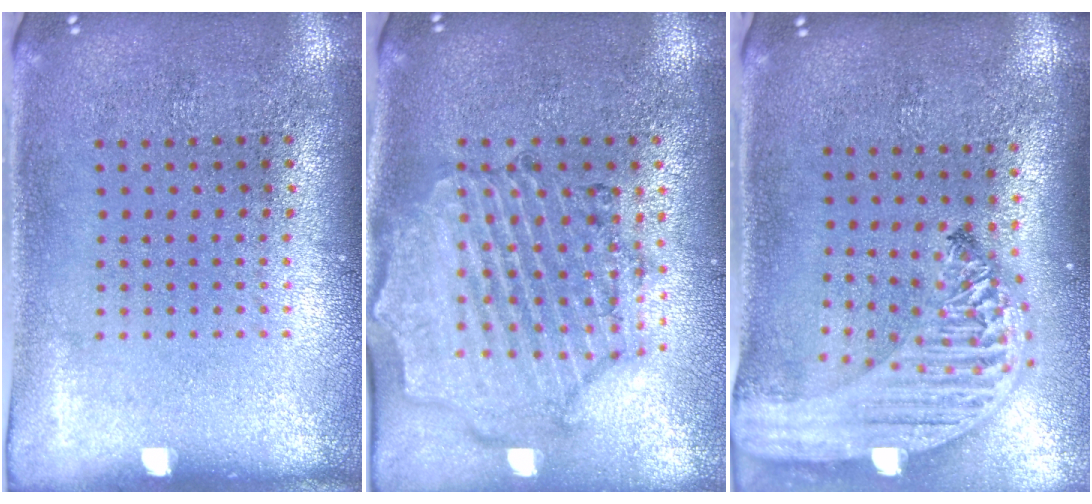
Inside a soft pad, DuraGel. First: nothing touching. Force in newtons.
{"total": 1.5, "press": 1.5, "slide": 0.3}
{"total": 2.9, "press": 2.2, "slide": 1.8}